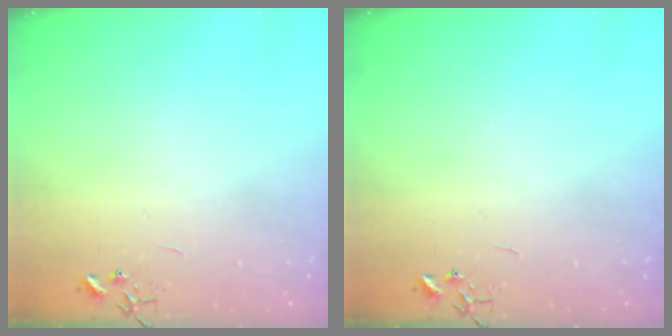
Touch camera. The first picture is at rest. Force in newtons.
{"total": 0.0}